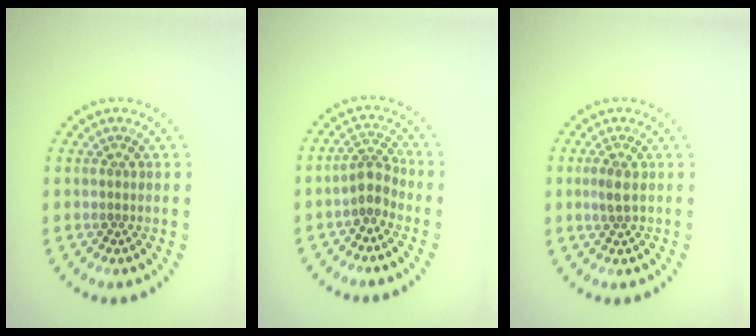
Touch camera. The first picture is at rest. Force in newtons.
{"total": 2.3, "press": 1.9, "slide": 1.3}
{"total": 1.4, "press": 1.2, "slide": 0.6}